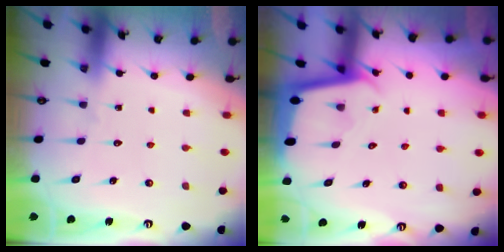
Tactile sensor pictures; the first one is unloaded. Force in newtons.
{"total": 1.9, "press": 1.9, "slide": 0.1}